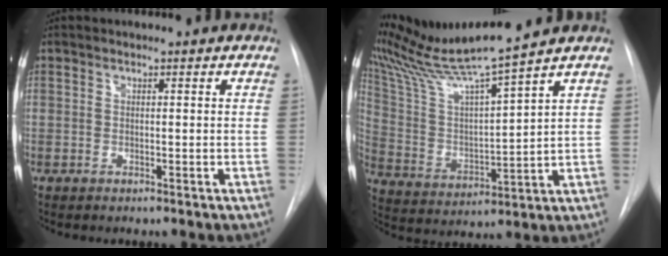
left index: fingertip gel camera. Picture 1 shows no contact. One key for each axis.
{"total": 13.5, "fx": 12.1, "fy": -2.6, "fz": 5.3, "tx": -0.109, "ty": -0.010, "tz": 0.235}